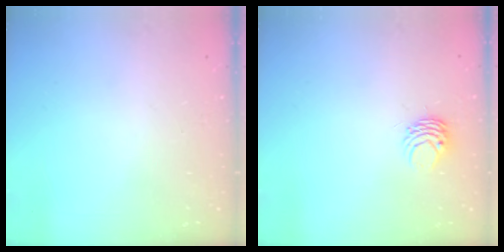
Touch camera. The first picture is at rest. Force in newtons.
{"total": 4.7, "press": 4.7, "slide": 0.4}